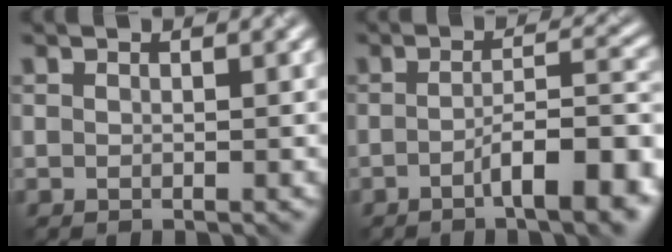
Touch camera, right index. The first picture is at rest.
{"total": 8.3, "force": [-3.6, 2.1, 7.2], "torque": [-0.090, 0.005, -0.060]}